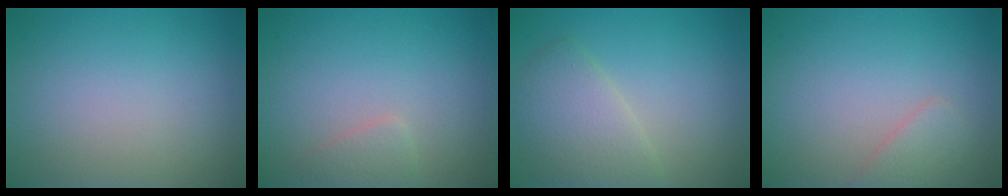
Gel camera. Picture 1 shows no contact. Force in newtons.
{"total": 1.2, "press": 1.2, "slide": 0.1}
{"total": 4.0, "press": 4.0, "slide": 0.2}
{"total": 1.6, "press": 1.6, "slide": 0.1}